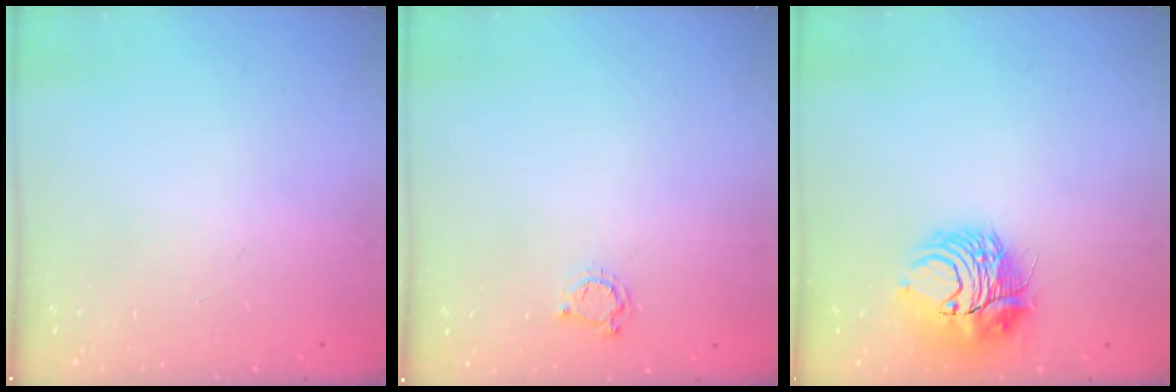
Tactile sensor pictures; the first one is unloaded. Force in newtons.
{"total": 3.7, "press": 3.7, "slide": 0.5}
{"total": 10.8, "press": 10.8, "slide": 0.3}